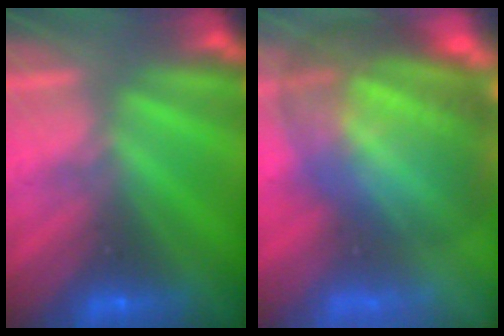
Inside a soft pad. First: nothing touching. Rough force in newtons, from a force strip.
{"total": 7.7}